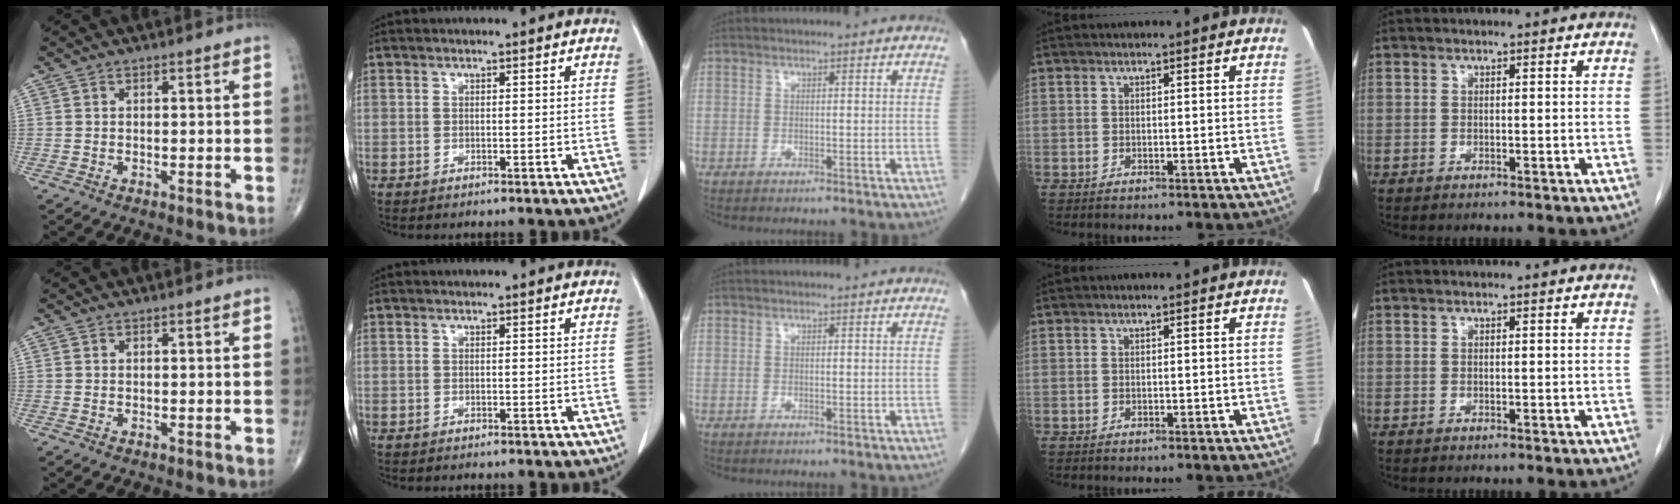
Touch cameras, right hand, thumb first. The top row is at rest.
{}